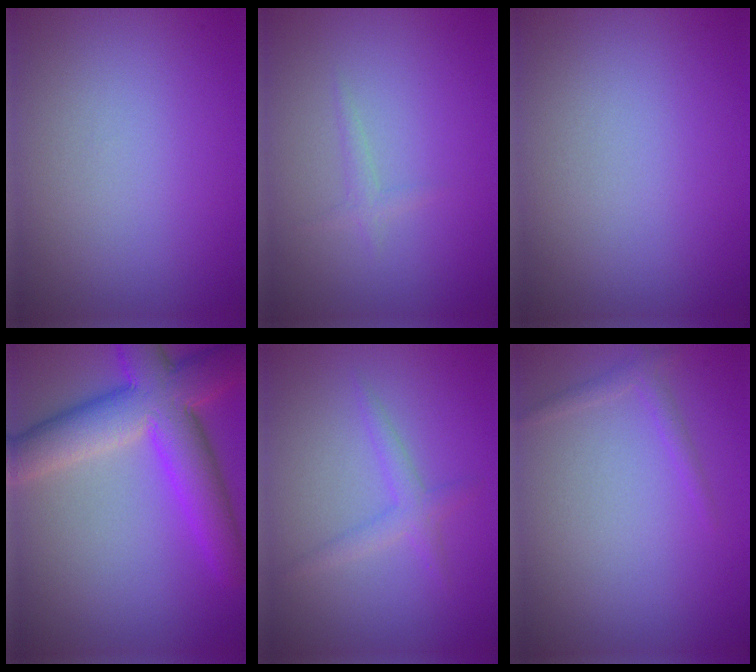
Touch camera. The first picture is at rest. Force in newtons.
{"total": 0.8, "press": 0.8, "slide": 0.1}
{"total": 0.0}
{"total": 9.4, "press": 9.4, "slide": 0.3}
{"total": 1.9, "press": 1.9, "slide": 0.1}
{"total": 1.2, "press": 1.2, "slide": 0.1}